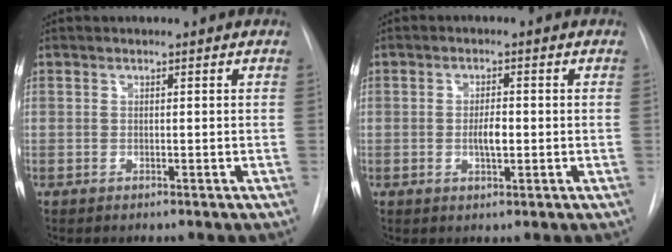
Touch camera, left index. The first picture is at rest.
{"total": 2.9, "force": [-0.4, 0.9, 2.7], "torque": [-0.049, 0.001, -0.004]}